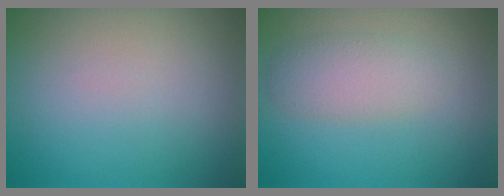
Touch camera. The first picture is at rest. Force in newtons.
{"total": 2.9, "press": 2.9, "slide": 0.0}